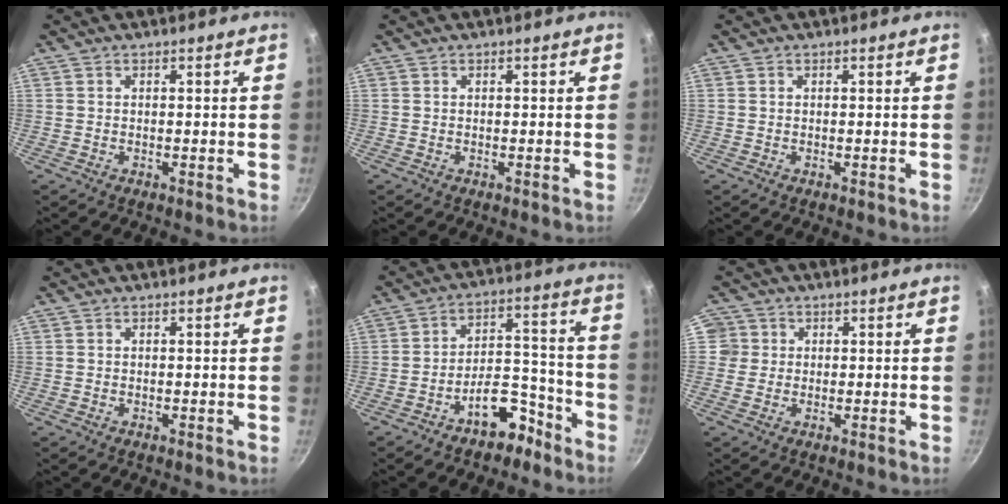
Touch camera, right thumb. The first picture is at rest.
{"total": 0.0}
{"total": 0.0}
{"total": 0.0}
{"total": 10.3, "force": [-6.8, 5.1, 5.7], "torque": [-0.046, 0.090, -0.092]}
{"total": 3.3, "force": [0.3, 3.3, 0.4], "torque": [0.023, 0.003, -0.002]}